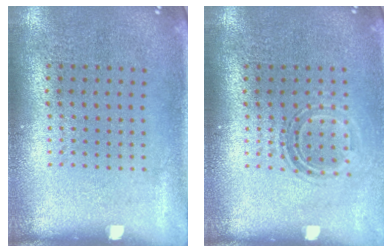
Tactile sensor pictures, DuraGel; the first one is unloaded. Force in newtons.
{"total": 1.5, "press": 1.2, "slide": 1.0}